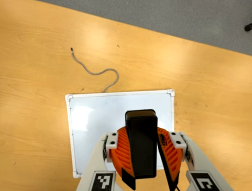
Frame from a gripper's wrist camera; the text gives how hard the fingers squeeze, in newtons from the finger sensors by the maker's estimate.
{"total": 10.2, "left": 10.0, "right": 10.4}